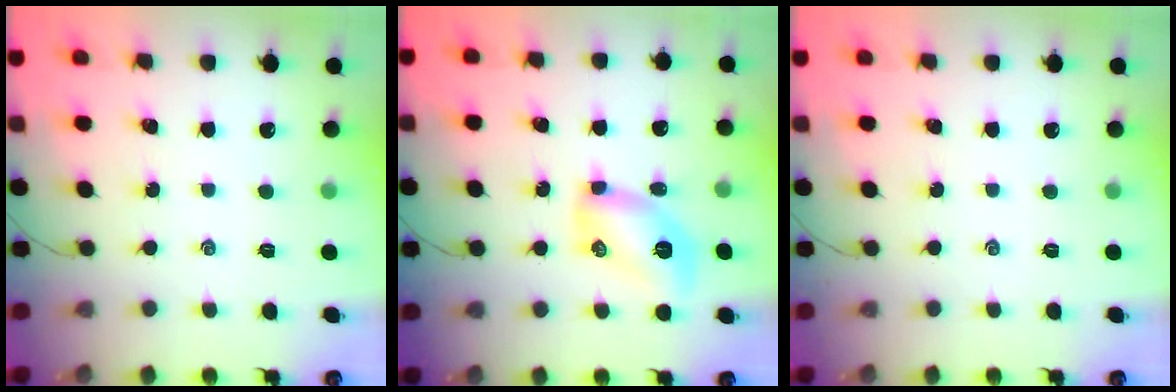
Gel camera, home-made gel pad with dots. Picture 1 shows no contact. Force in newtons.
{"total": 9.7, "press": 9.6, "slide": 1.2}
{"total": 0.0}